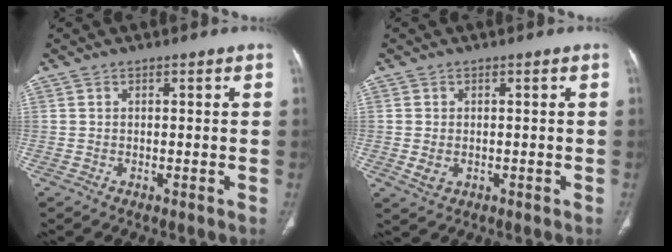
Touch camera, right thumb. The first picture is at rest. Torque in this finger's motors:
{"motor_torque": [-0.32, 0.15, -0.20, 0.12, 0.09]}